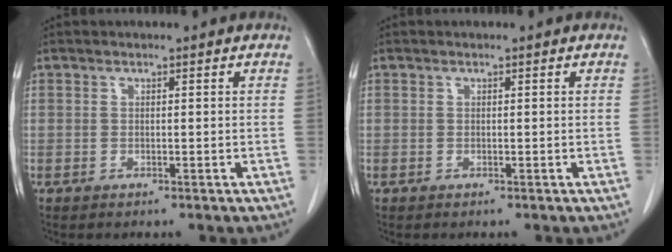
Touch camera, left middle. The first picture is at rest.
{"total": 0.0}